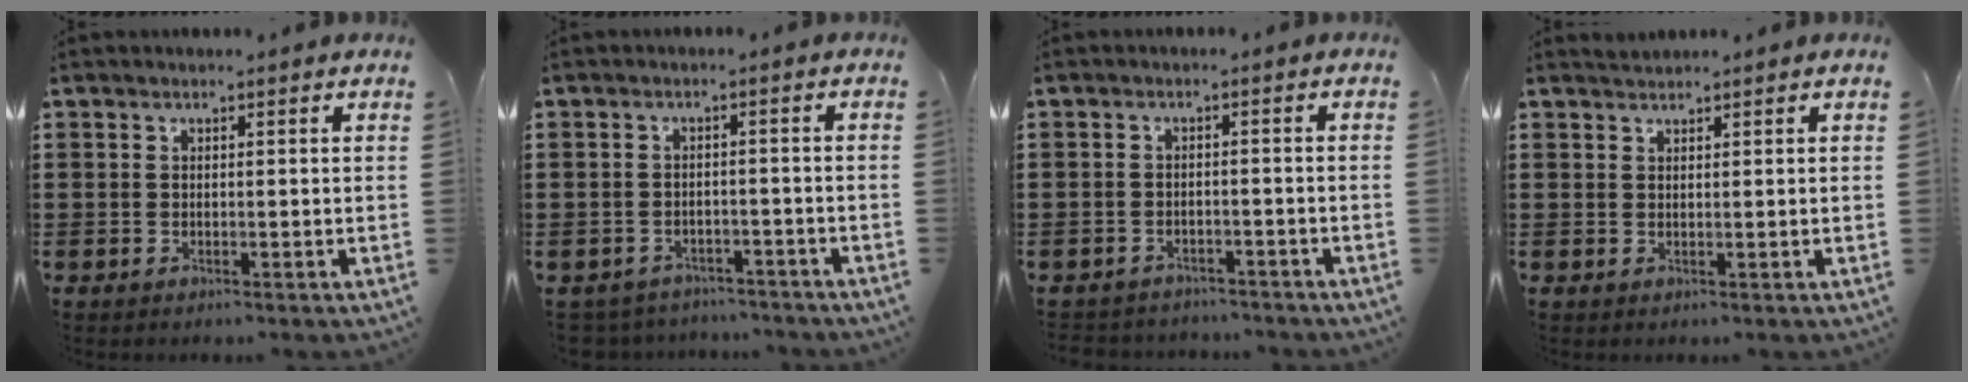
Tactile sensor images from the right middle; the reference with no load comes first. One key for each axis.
{"total": 2.5, "fx": -2.4, "fy": 0.4, "fz": -0.3, "tx": -0.003, "ty": 0.002, "tz": -0.055}
{"total": 2.2, "fx": -2.1, "fy": 0.4, "fz": -0.2, "tx": -0.004, "ty": -0.001, "tz": -0.049}
{"total": 1.2, "fx": 1.2, "fy": 0.0, "fz": 0.0, "tx": -0.003, "ty": -0.001, "tz": 0.023}